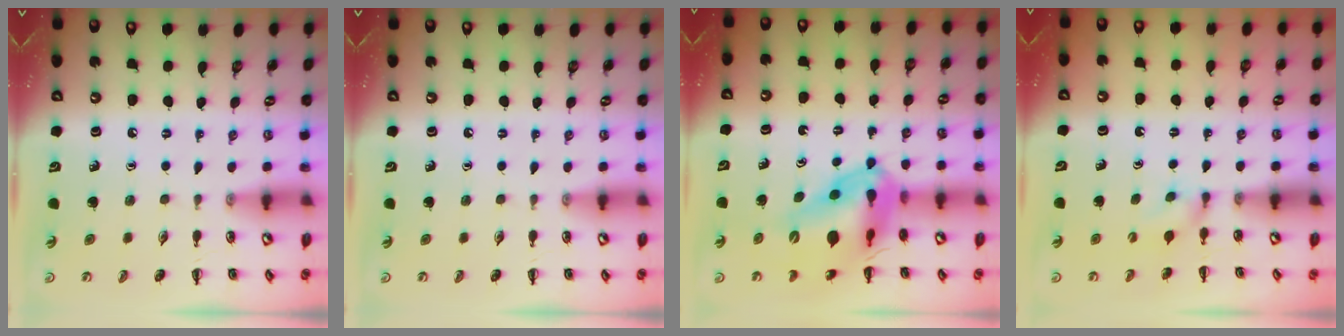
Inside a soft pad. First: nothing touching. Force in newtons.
{"total": 0.0}
{"total": 15.7, "press": 15.1, "slide": 4.4}
{"total": 2.7, "press": 2.4, "slide": 1.2}